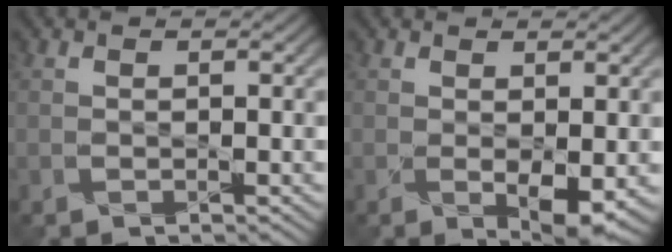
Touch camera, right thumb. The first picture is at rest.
{"total": 3.0, "force": [-0.1, 1.2, 2.8], "torque": [-0.053, -0.012, 0.006]}